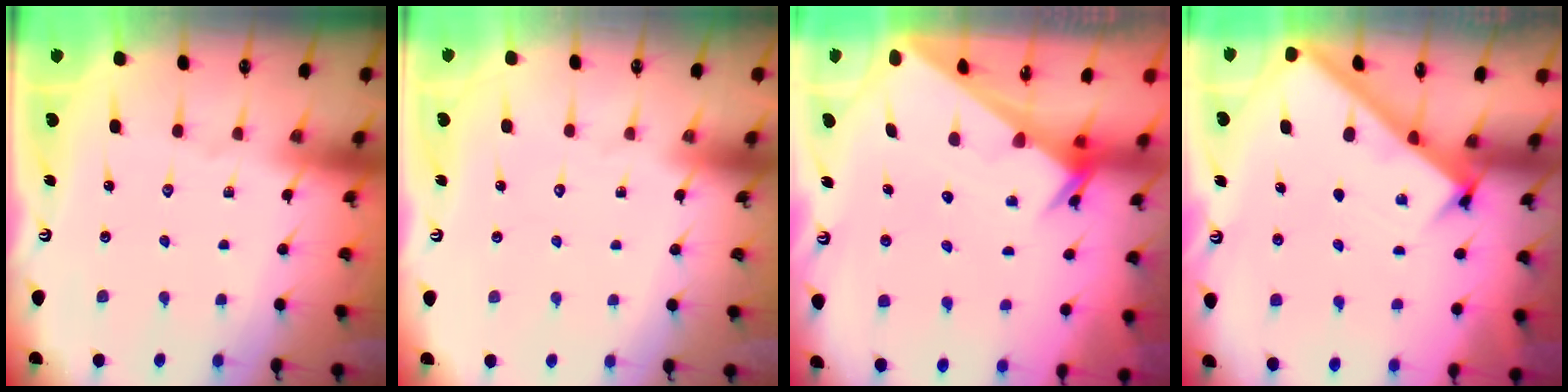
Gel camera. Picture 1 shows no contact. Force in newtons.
{"total": 1.7, "press": 1.7, "slide": 0.1}
{"total": 3.3, "press": 3.3, "slide": 0.3}
{"total": 2.1, "press": 2.1, "slide": 0.2}